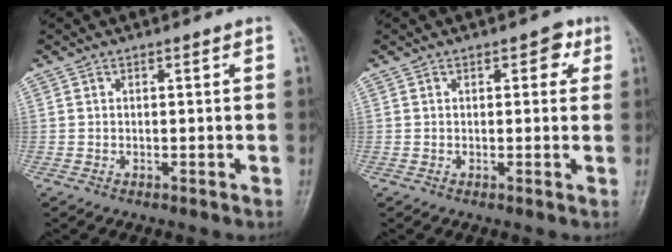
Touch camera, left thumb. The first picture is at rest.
{"total": 2.9, "force": [1.2, 1.7, 2.0], "torque": [-0.005, 0.001, 0.008]}